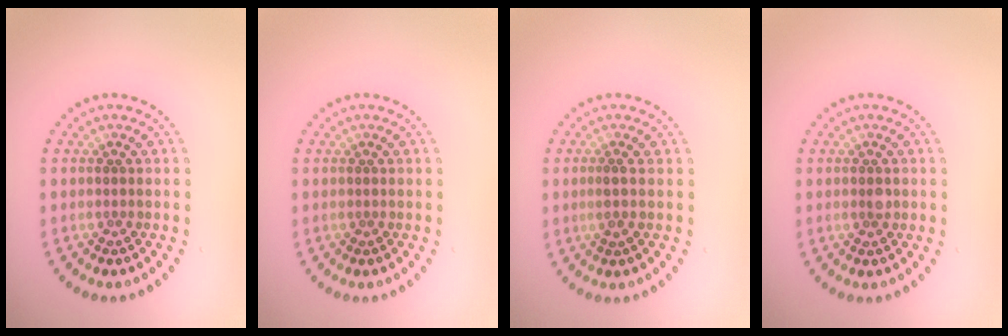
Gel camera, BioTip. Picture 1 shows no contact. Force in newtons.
{"total": 0.0}
{"total": 0.7, "press": 0.5, "slide": 0.6}
{"total": 0.9, "press": 0.9, "slide": 0.0}